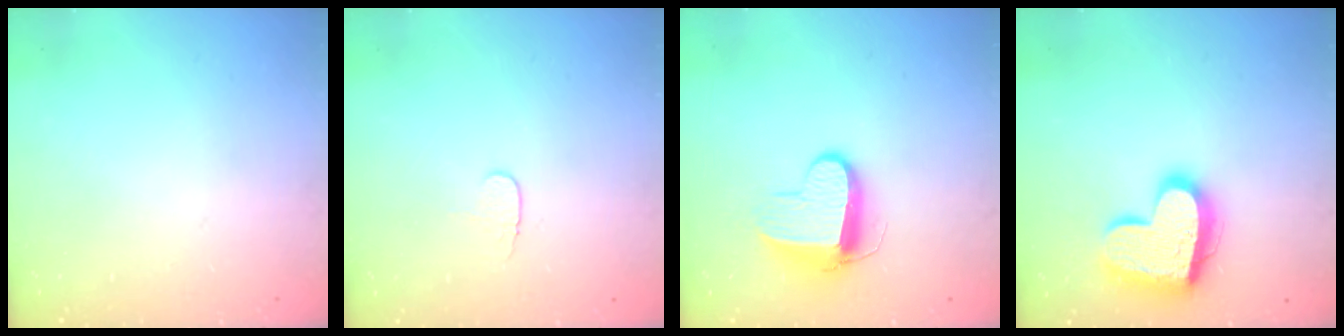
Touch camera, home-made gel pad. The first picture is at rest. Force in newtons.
{"total": 3.8, "press": 3.8, "slide": 0.4}
{"total": 9.6, "press": 9.5, "slide": 0.9}
{"total": 18.2, "press": 18.2, "slide": 1.6}